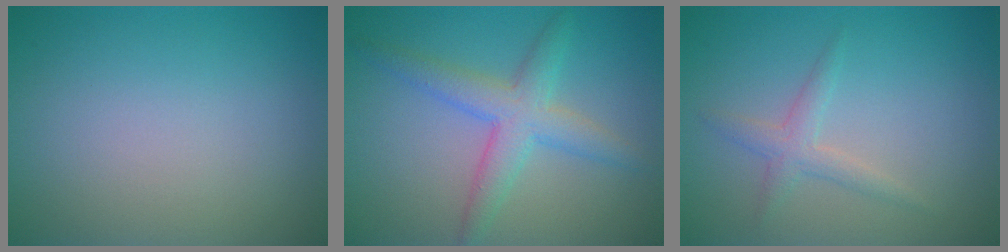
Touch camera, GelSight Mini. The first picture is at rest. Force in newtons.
{"total": 4.0, "press": 4.0, "slide": 0.1}
{"total": 1.8, "press": 1.8, "slide": 0.1}